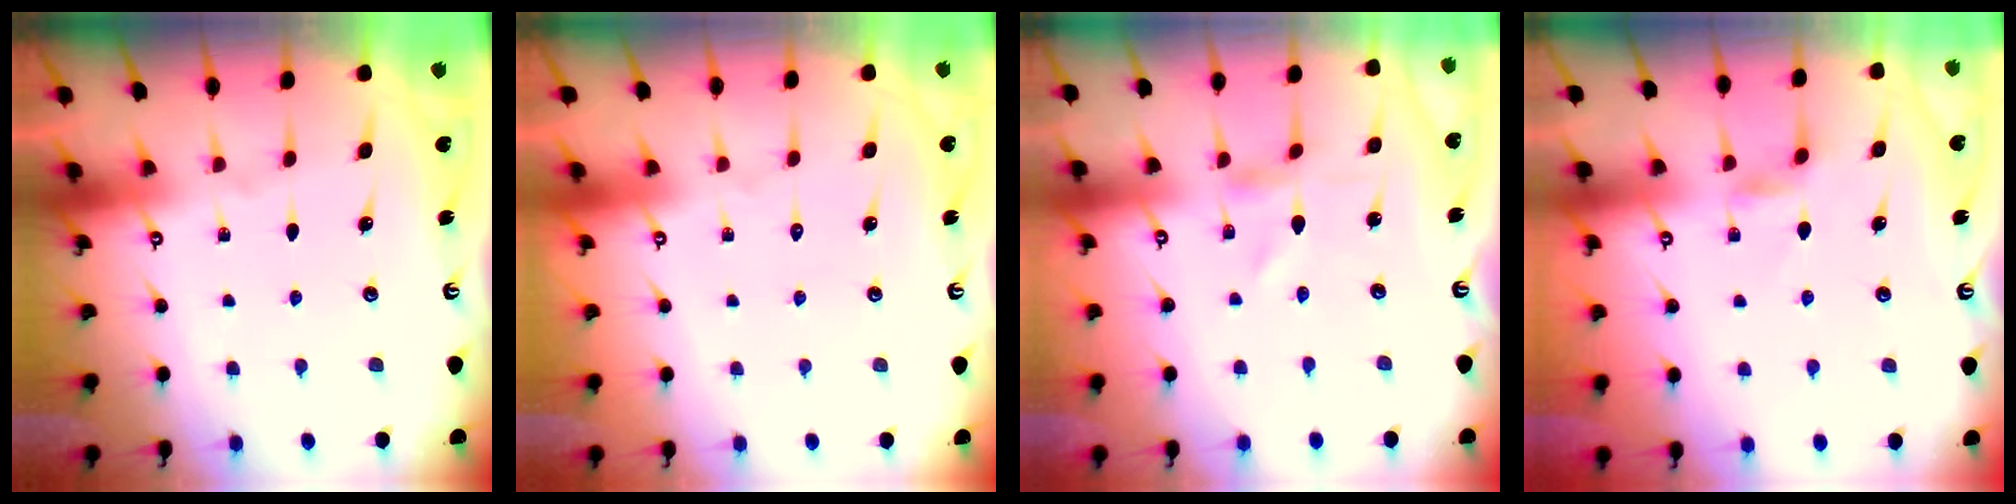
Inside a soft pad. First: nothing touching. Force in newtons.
{"total": 1.7, "press": 1.7, "slide": 0.1}
{"total": 0.0}
{"total": 2.8, "press": 2.7, "slide": 0.5}